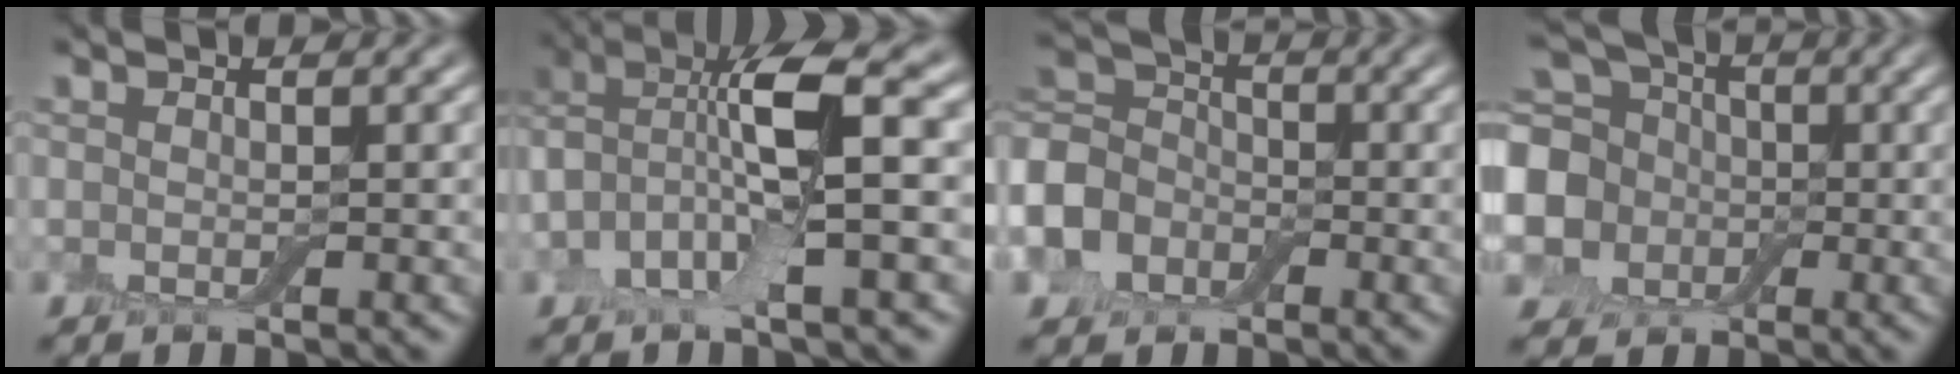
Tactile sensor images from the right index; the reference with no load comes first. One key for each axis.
{"total": 9.5, "fx": -0.7, "fy": 3.2, "fz": 8.9, "tx": -0.177, "ty": 0.017, "tz": -0.030}
{"total": 7.0, "fx": -2.7, "fy": 5.6, "fz": 3.3, "tx": -0.077, "ty": -0.004, "tz": -0.074}
{"total": 8.5, "fx": -0.3, "fy": 7.2, "fz": 4.4, "tx": -0.100, "ty": -0.008, "tz": -0.019}